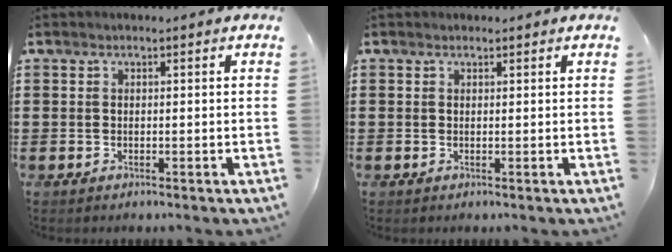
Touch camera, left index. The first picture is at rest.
{"total": 0.5, "force": [0.4, 0.3, 0.0], "torque": [-0.001, 0.002, 0.008]}